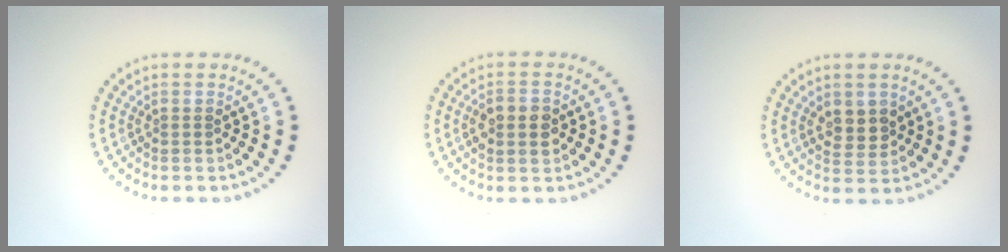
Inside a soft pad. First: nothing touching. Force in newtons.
{"total": 3.0, "press": 3.0, "slide": 0.1}
{"total": 2.4, "press": 2.3, "slide": 0.6}